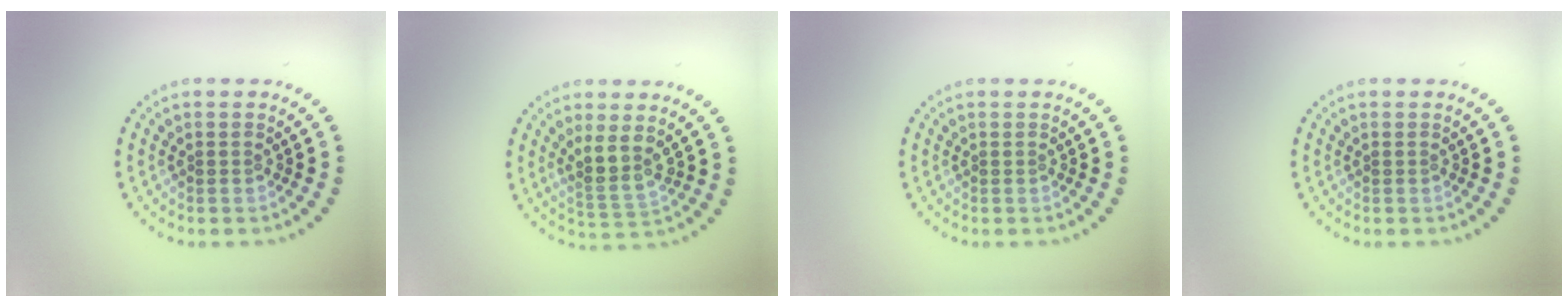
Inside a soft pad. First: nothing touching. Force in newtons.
{"total": 3.0, "press": 2.4, "slide": 1.8}
{"total": 0.0}
{"total": 0.0}